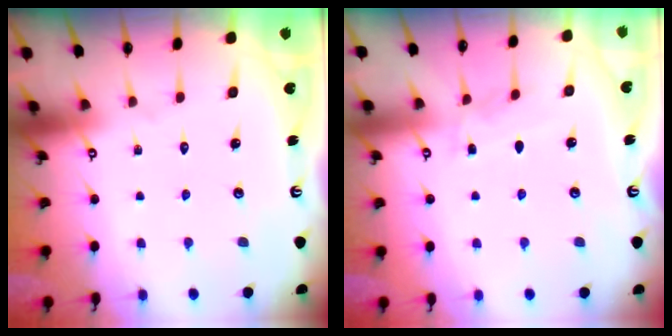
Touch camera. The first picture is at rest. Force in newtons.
{"total": 5.4, "press": 5.4, "slide": 0.6}